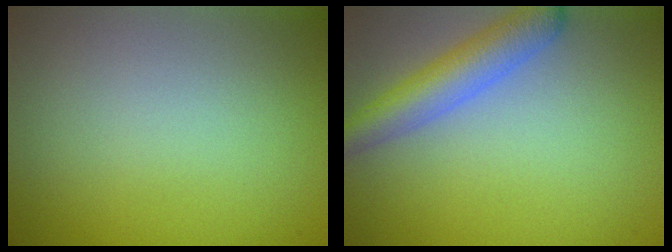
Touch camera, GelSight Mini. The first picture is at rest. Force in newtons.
{"total": 4.4, "press": 4.4, "slide": 0.2}